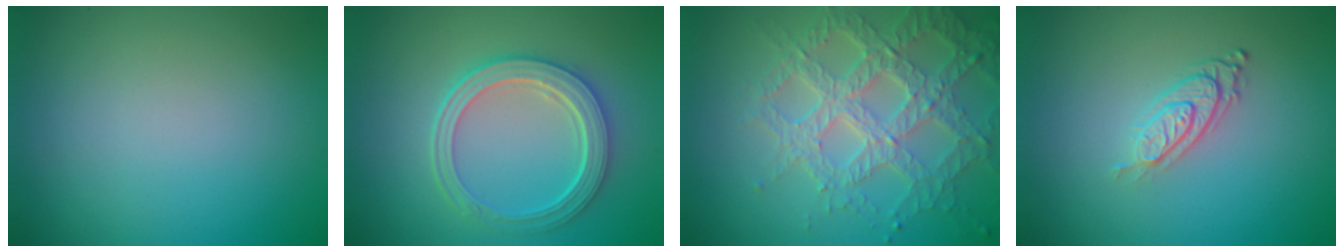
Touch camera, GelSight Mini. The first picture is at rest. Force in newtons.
{"total": 5.3, "press": 4.1, "slide": 3.4}
{"total": 7.0, "press": 5.2, "slide": 4.7}
{"total": 2.9, "press": 1.9, "slide": 2.2}